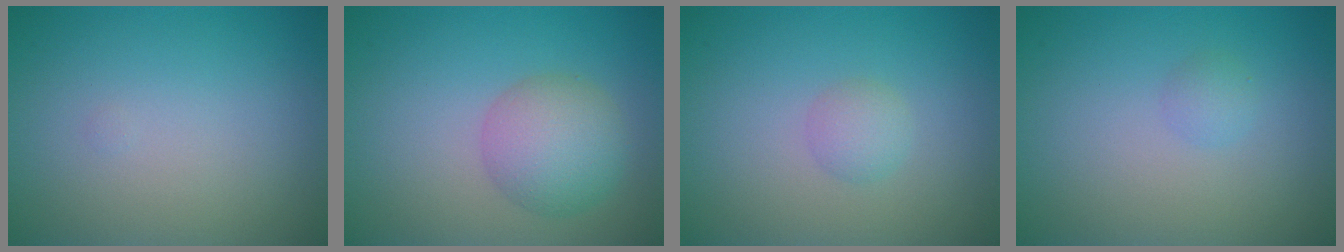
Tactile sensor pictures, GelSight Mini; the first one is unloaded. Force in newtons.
{"total": 4.3, "press": 4.3, "slide": 0.2}
{"total": 1.5, "press": 1.5, "slide": 0.1}
{"total": 1.0, "press": 1.0, "slide": 0.1}